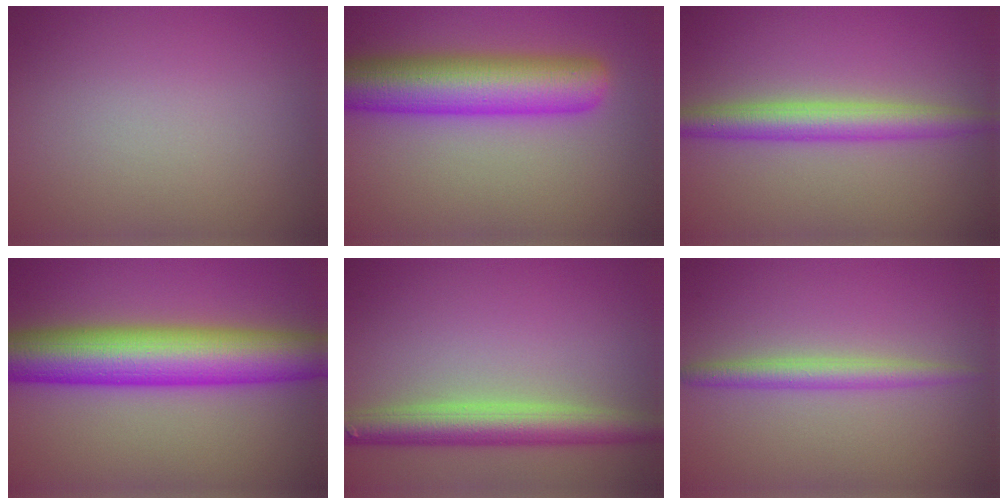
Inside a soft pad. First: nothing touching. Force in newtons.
{"total": 8.7, "press": 8.7, "slide": 0.2}
{"total": 3.9, "press": 3.9, "slide": 0.1}
{"total": 10.5, "press": 10.4, "slide": 0.1}
{"total": 5.0, "press": 5.0, "slide": 0.2}
{"total": 2.3, "press": 2.3, "slide": 0.0}